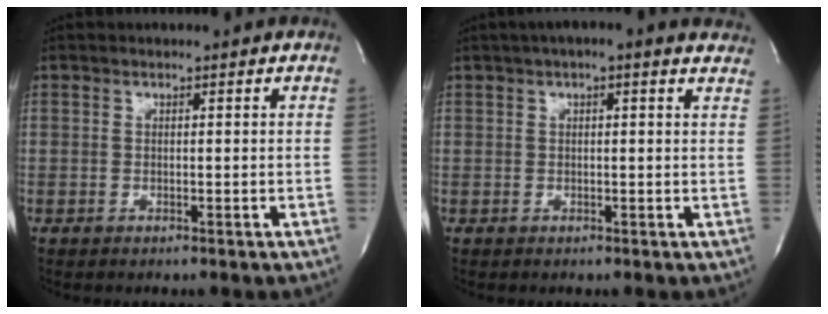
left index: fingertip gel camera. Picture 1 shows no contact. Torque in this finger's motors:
{"motor_torque": [-0.35, -0.51, 0.43, 0.06]}